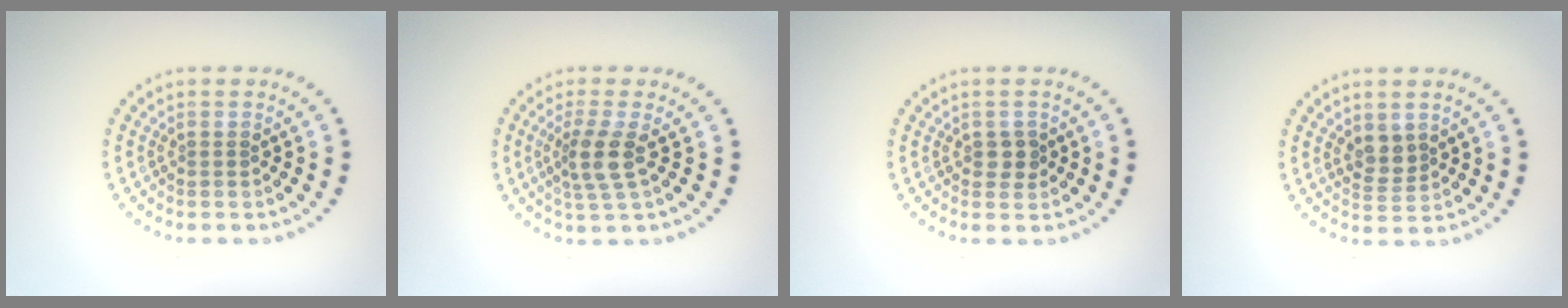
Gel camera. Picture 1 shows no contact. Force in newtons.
{"total": 2.9, "press": 2.3, "slide": 1.8}
{"total": 1.4, "press": 1.4, "slide": 0.3}
{"total": 2.0, "press": 1.8, "slide": 0.9}